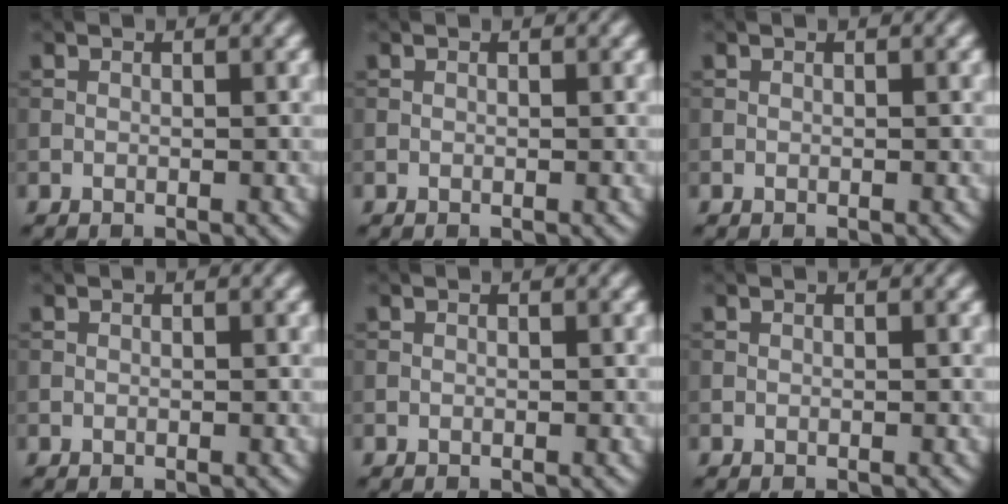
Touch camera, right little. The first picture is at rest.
{"total": 0.0}
{"total": 0.0}
{"total": 0.0}
{"total": 0.0}
{"total": 0.0}